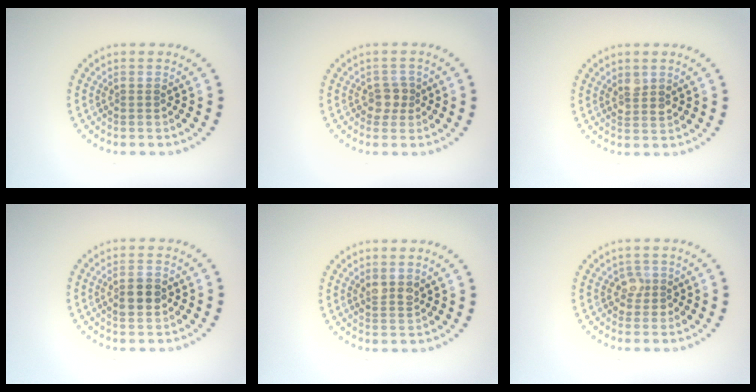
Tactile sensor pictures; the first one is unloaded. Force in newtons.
{"total": 1.8, "press": 1.5, "slide": 0.9}
{"total": 1.6, "press": 1.5, "slide": 0.7}
{"total": 2.5, "press": 2.5, "slide": 0.2}
{"total": 1.7, "press": 1.5, "slide": 0.7}
{"total": 1.7, "press": 1.4, "slide": 0.9}